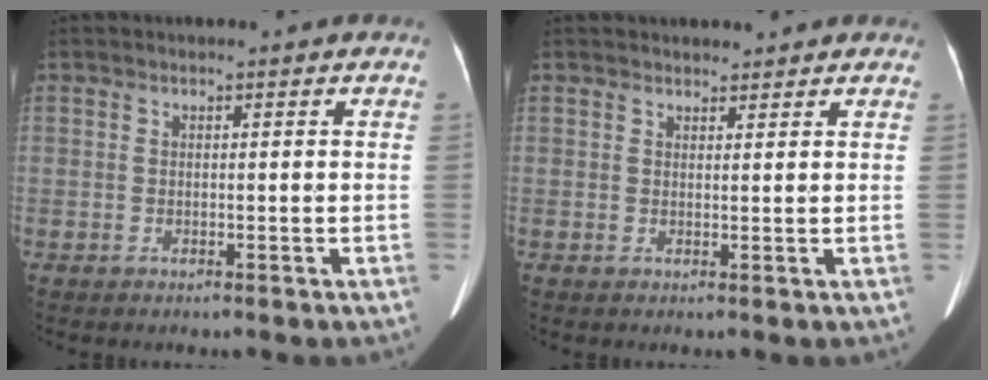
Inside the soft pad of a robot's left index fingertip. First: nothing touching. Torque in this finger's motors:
{"motor_torque": [-0.22, 0.22, -0.32, -0.10]}